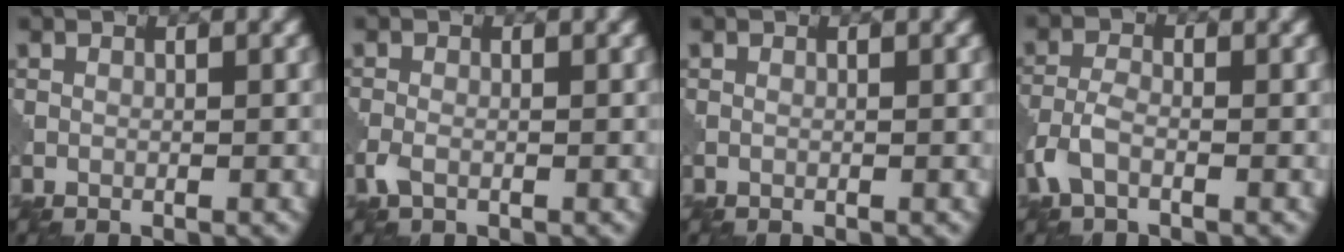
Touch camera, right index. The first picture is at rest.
{"total": 1.4, "force": [-0.8, 0.6, 1.1], "torque": [-0.030, -0.002, -0.021]}
{"total": 0.0}
{"total": 2.8, "force": [-1.4, 1.3, 2.0], "torque": [-0.051, 0.003, -0.040]}